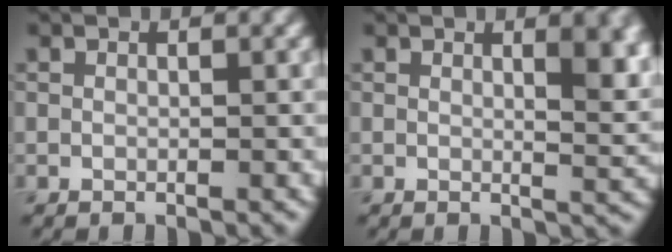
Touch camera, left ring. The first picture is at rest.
{"total": 4.5, "force": [1.8, 1.6, 3.8], "torque": [-0.035, 0.000, 0.025]}